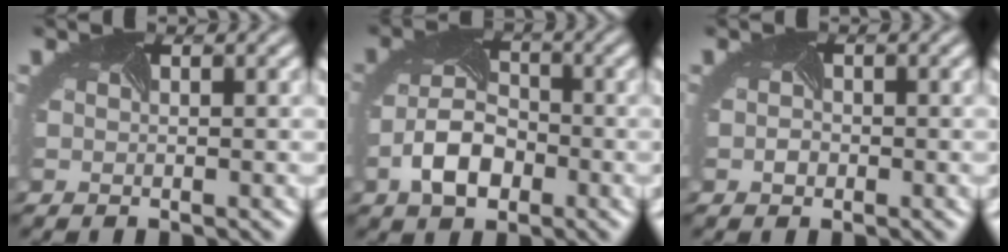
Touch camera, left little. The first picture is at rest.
{"total": 4.8, "force": [-2.0, 2.9, 3.3], "torque": [-0.075, -0.006, -0.038]}
{"total": 0.6, "force": [-0.3, 0.5, 0.3], "torque": [-0.010, -0.003, -0.009]}